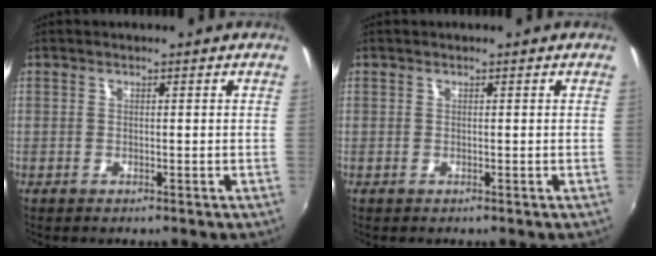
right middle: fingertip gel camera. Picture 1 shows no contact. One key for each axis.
{"total": 0.0}